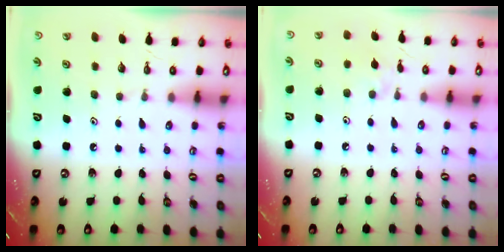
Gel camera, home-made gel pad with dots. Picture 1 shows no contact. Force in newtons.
{"total": 2.4, "press": 2.4, "slide": 0.4}